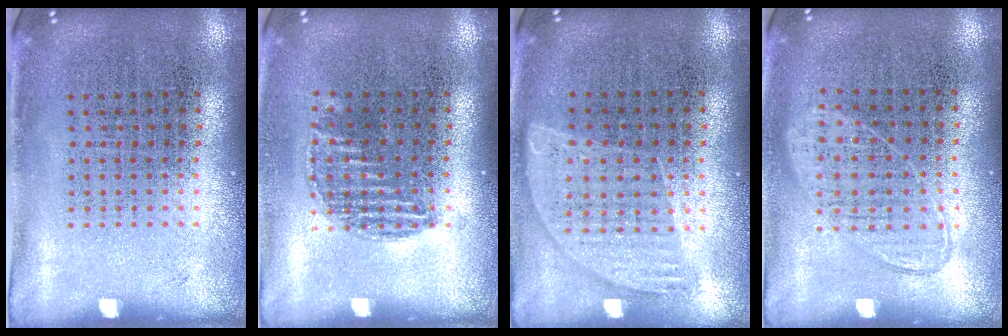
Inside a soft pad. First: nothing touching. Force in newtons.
{"total": 0.9, "press": 0.7, "slide": 0.5}
{"total": 0.9, "press": 0.8, "slide": 0.3}
{"total": 0.9, "press": 0.9, "slide": 0.4}